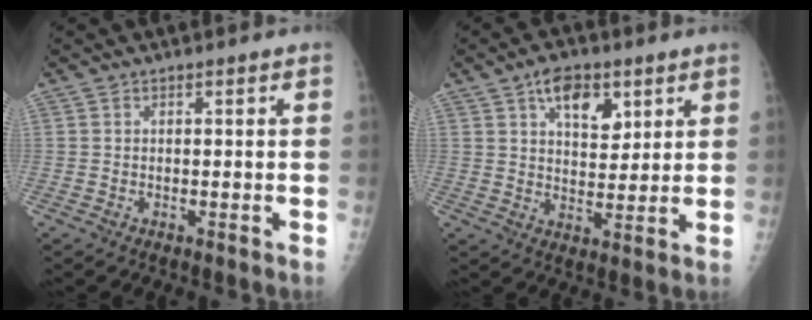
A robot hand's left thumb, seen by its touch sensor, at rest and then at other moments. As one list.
[{"total": 8.7, "force": [4.4, 4.9, 5.8], "torque": [-0.061, -0.022, 0.068]}]